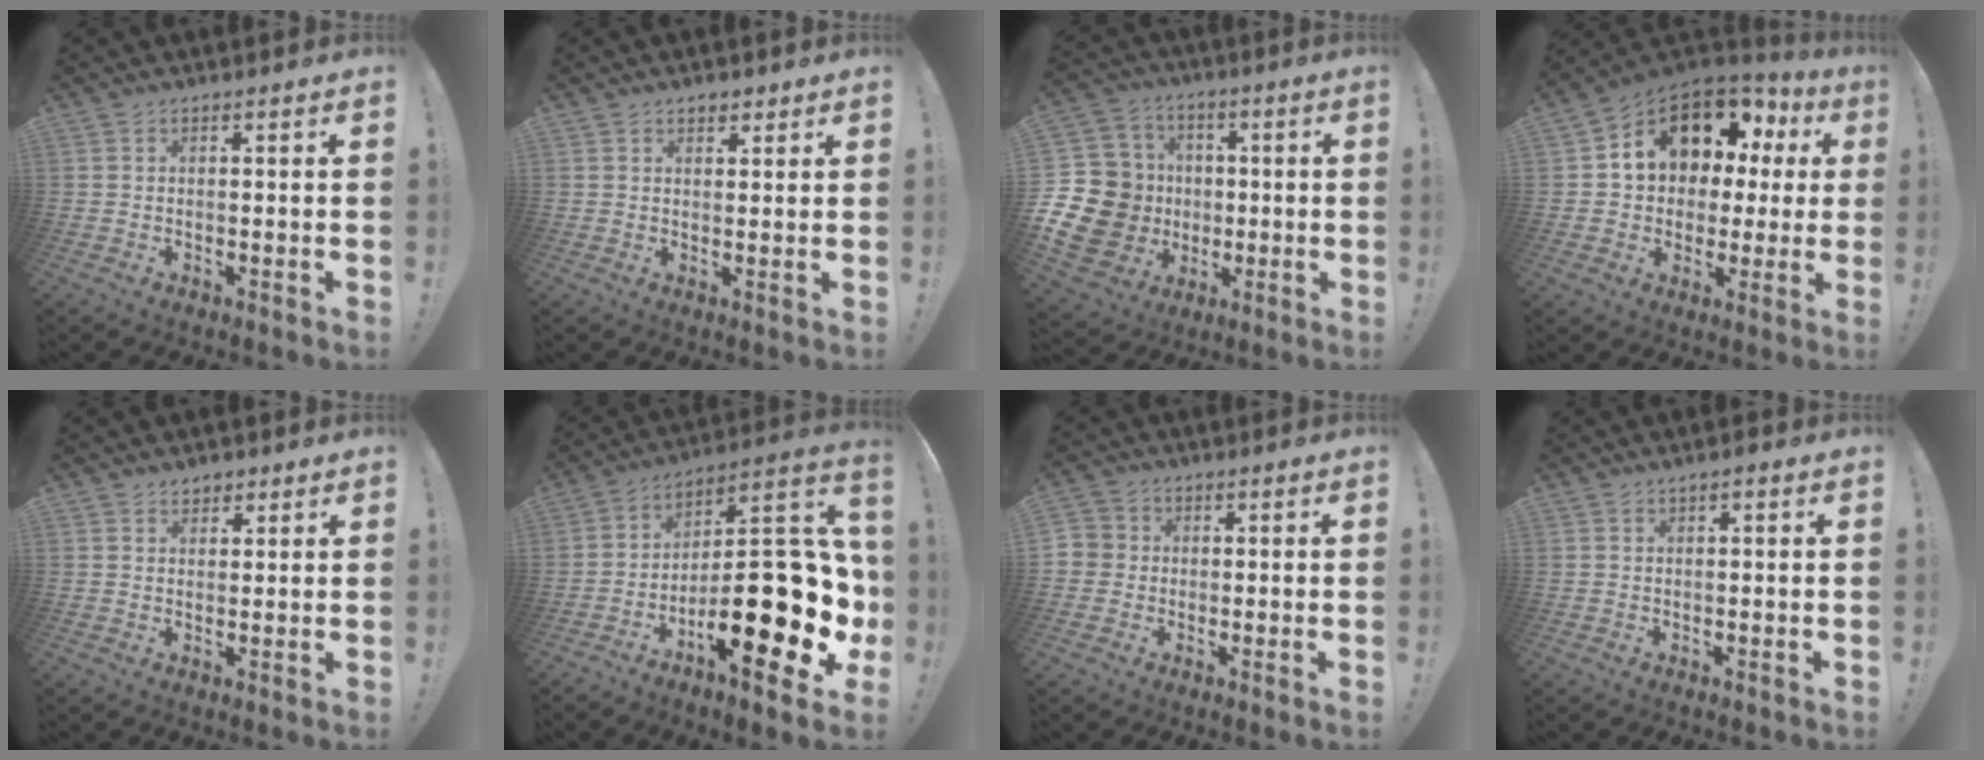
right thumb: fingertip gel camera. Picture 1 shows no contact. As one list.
[{"total": 2.2, "force": [1.5, 1.4, 0.9], "torque": [-0.003, -0.006, 0.025]}, {"total": 18.4, "force": [-2.6, 16.5, 7.8], "torque": [-0.156, 0.026, -0.011]}, {"total": 12.3, "force": [5.8, 8.8, 6.4], "torque": [-0.109, -0.035, 0.112]}, {"total": 2.6, "force": [1.8, 1.8, 0.5], "torque": [0.002, -0.009, 0.031]}, {"total": 25.3, "force": [-6.9, 9.6, 22.4], "torque": [-0.324, 0.039, -0.095]}, {"total": 4.9, "force": [-0.6, 4.7, 1.2], "torque": [-0.018, 0.012, -0.012]}, {"total": 0.9, "force": [0.0, 0.2, 0.9], "torque": [-0.022, 0.006, 0.000]}]